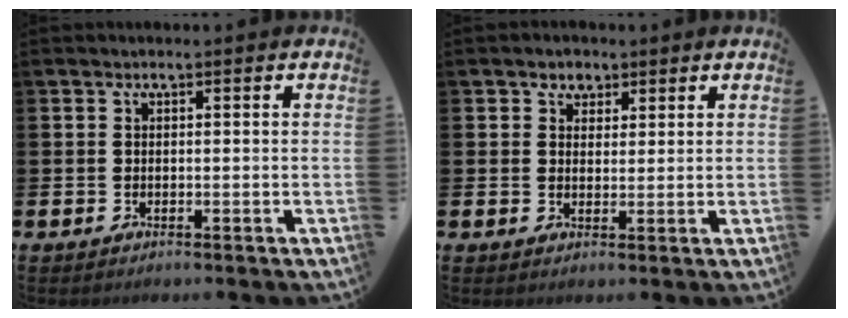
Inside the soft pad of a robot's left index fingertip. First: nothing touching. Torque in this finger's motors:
{"motor_torque": [0.17, -0.21, -0.04, 0.04]}